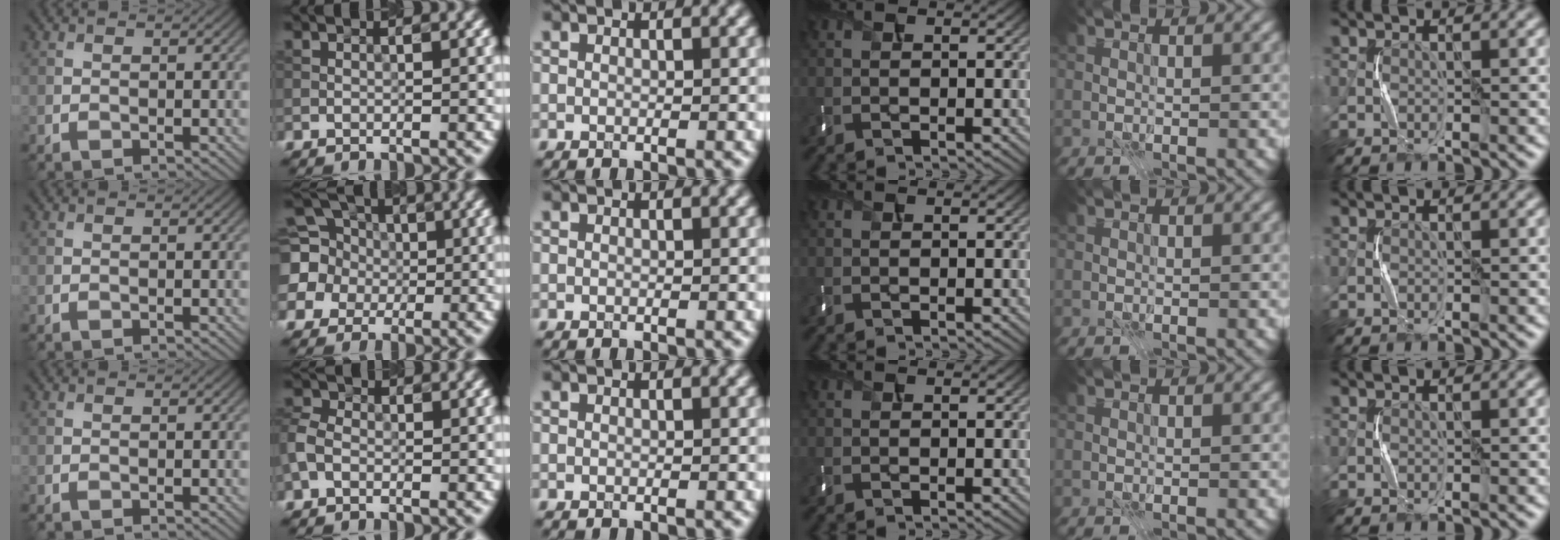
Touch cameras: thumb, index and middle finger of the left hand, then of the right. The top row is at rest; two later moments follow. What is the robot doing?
{"motion": "press", "object": "keyboard"}